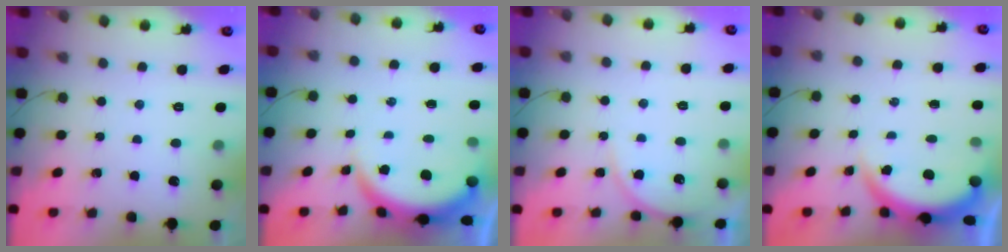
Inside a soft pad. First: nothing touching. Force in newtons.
{"total": 5.3, "press": 5.3, "slide": 0.1}
{"total": 6.3, "press": 6.3, "slide": 0.4}
{"total": 3.8, "press": 3.8, "slide": 0.2}